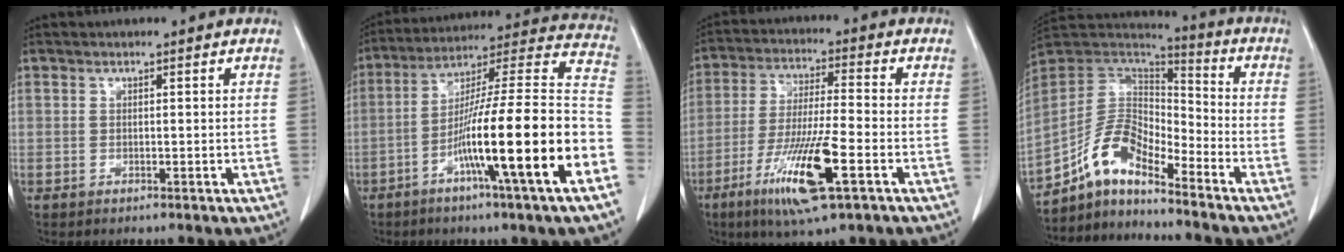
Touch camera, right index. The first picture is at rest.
{"total": 23.2, "force": [-8.4, -0.6, 21.6], "torque": [-0.294, -0.006, -0.142]}
{"total": 13.2, "force": [-5.7, 0.8, 11.9], "torque": [-0.232, -0.025, -0.100]}
{"total": 10.2, "force": [-7.9, 3.4, 5.5], "torque": [-0.114, 0.040, -0.148]}